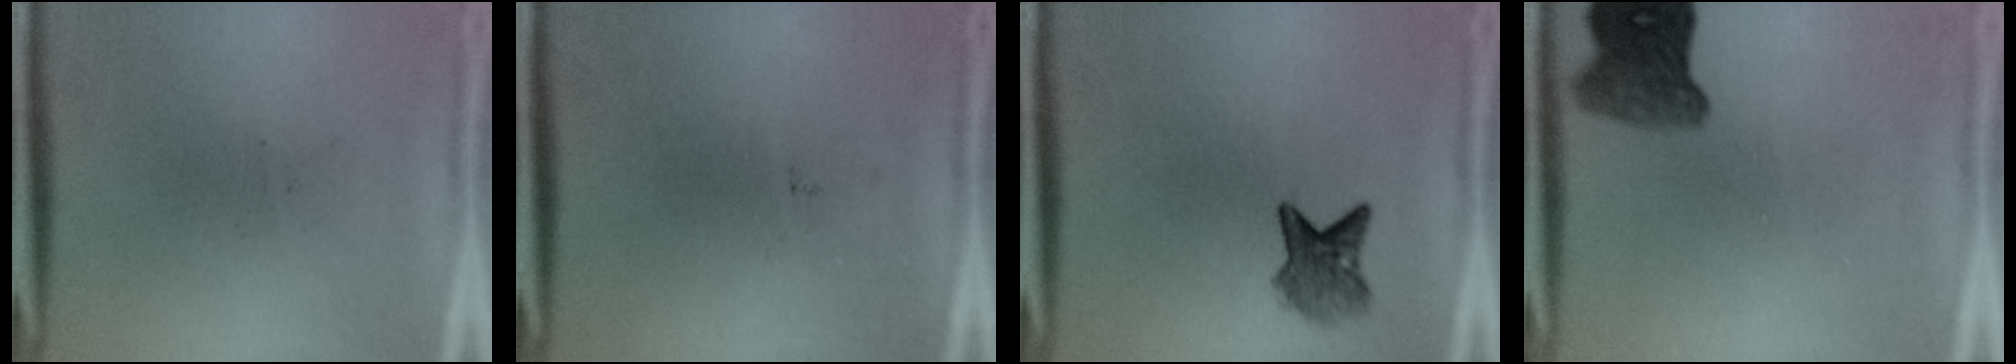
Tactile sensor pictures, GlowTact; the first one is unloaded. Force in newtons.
{"total": 0.0}
{"total": 4.0}
{"total": 5.6}